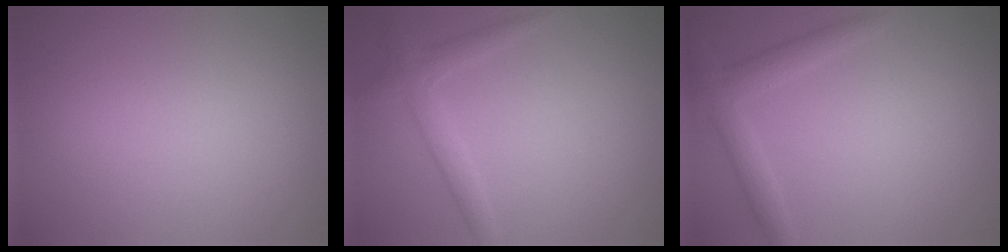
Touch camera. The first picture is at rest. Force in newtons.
{"total": 2.3, "press": 2.3, "slide": 0.1}
{"total": 2.7, "press": 2.7, "slide": 0.1}